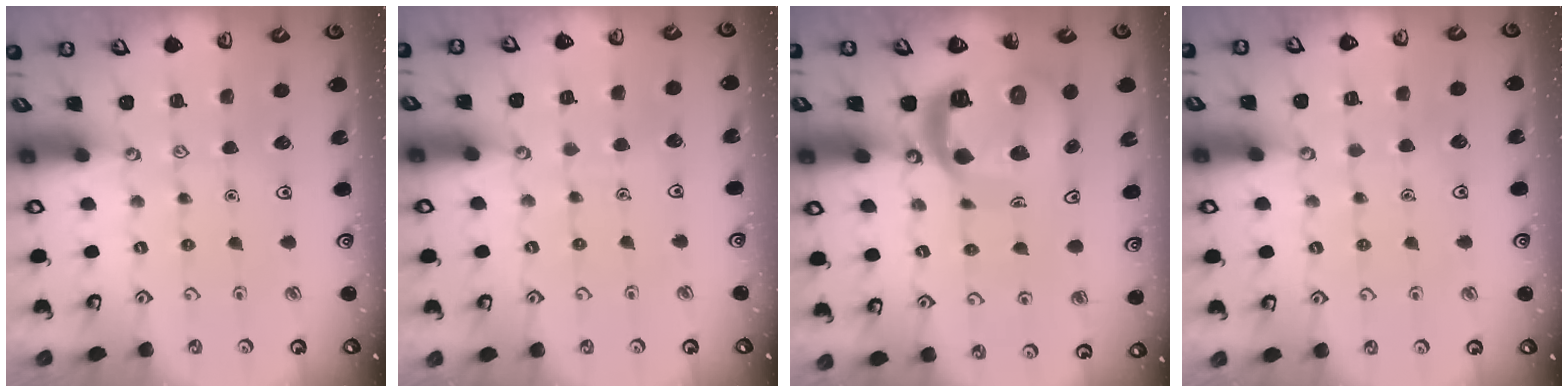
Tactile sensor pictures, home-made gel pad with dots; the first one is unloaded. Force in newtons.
{"total": 2.8, "press": 2.8, "slide": 0.1}
{"total": 17.1, "press": 17.0, "slide": 1.8}
{"total": 3.3, "press": 3.2, "slide": 0.3}